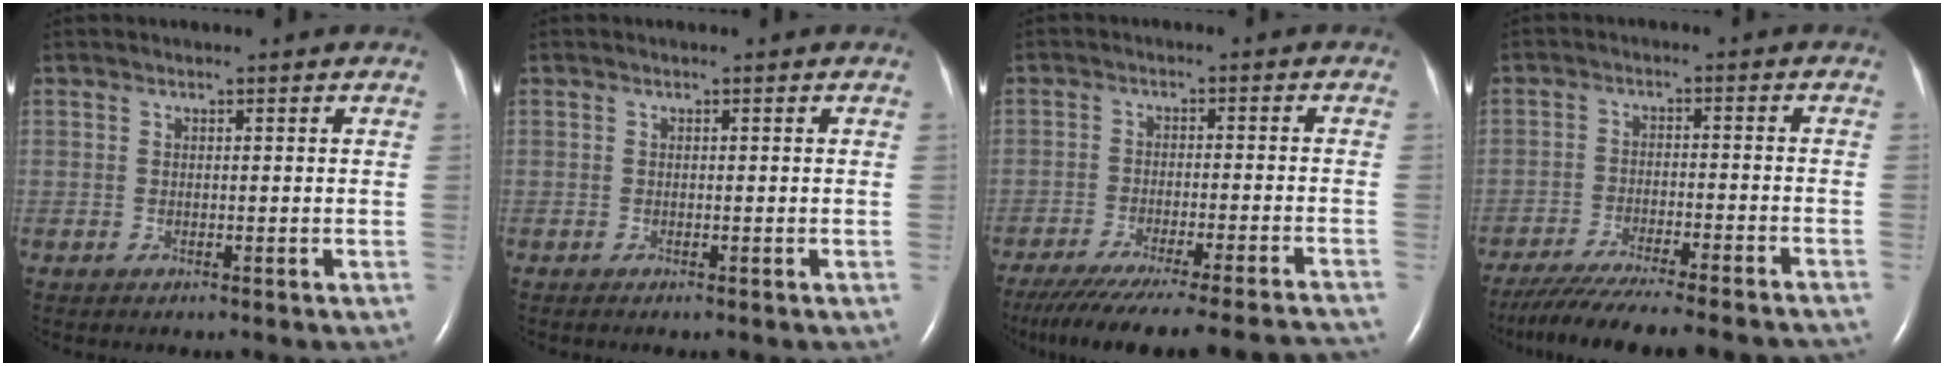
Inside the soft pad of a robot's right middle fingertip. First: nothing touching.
{"total": 0.0}
{"total": 25.2, "force": [-22.9, 0.1, 10.5], "torque": [-0.121, -0.062, -0.307]}
{"total": 20.3, "force": [-18.2, 0.9, 8.9], "torque": [-0.118, -0.043, -0.253]}